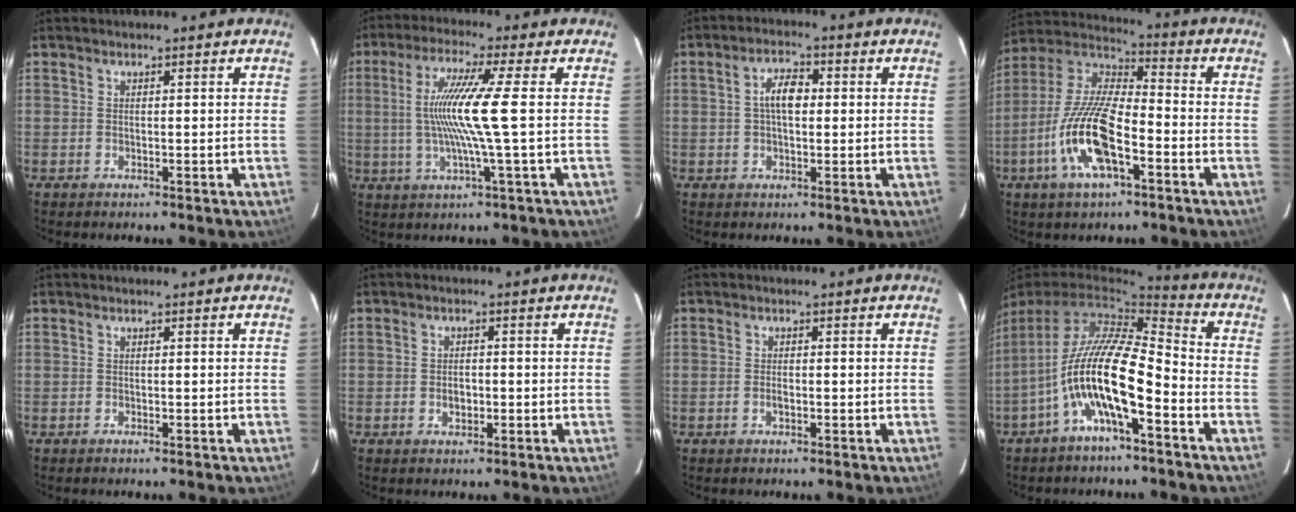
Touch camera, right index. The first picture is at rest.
{"total": 10.8, "force": [-0.1, -1.7, 10.7], "torque": [-0.208, -0.005, -0.002]}
{"total": 4.9, "force": [0.5, 2.5, 4.2], "torque": [-0.077, 0.014, 0.008]}
{"total": 16.0, "force": [-6.4, 5.3, 13.6], "torque": [-0.282, -0.008, -0.129]}
{"total": 0.0}
{"total": 2.4, "force": [-0.6, 1.6, 1.6], "torque": [-0.029, 0.003, -0.010]}
{"total": 1.3, "force": [-0.5, 0.6, 1.1], "torque": [-0.022, 0.001, -0.010]}
{"total": 14.2, "force": [-5.5, 3.7, 12.5], "torque": [-0.233, -0.004, -0.110]}